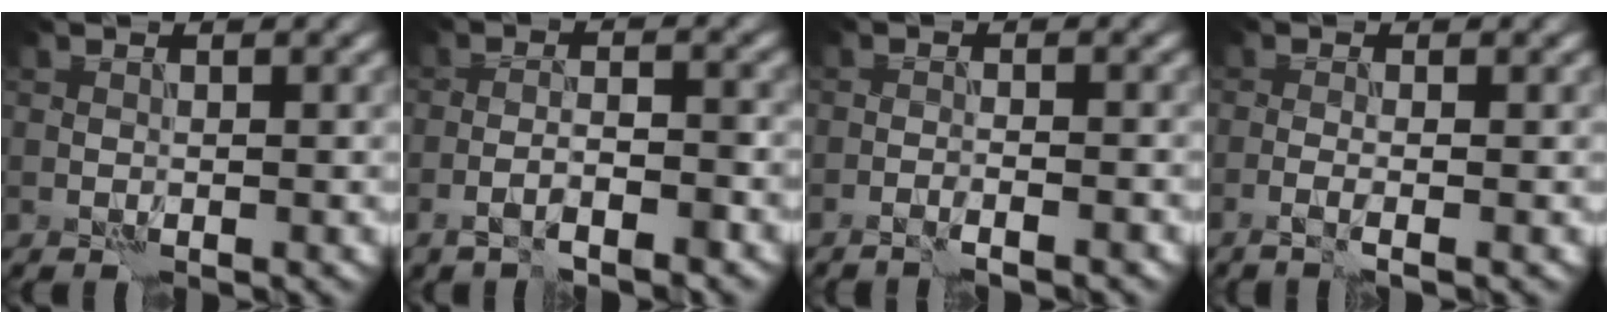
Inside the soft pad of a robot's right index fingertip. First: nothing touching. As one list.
[{"total": 3.1, "force": [-2.1, 0.5, 2.2], "torque": [-0.041, 0.005, -0.041]}, {"total": 2.2, "force": [-1.9, 0.0, 1.1], "torque": [-0.021, 0.004, -0.034]}, {"total": 1.5, "force": [-0.8, 0.1, 1.3], "torque": [-0.022, -0.001, -0.025]}]